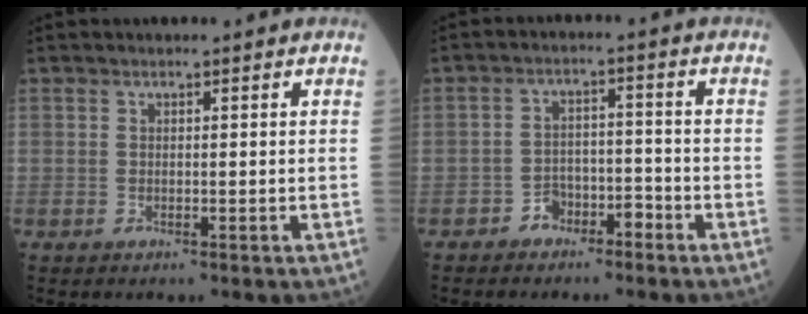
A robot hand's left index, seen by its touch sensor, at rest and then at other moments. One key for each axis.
{"total": 3.9, "fx": -2.8, "fy": 2.2, "fz": 1.4, "tx": -0.018, "ty": 0.012, "tz": -0.047}